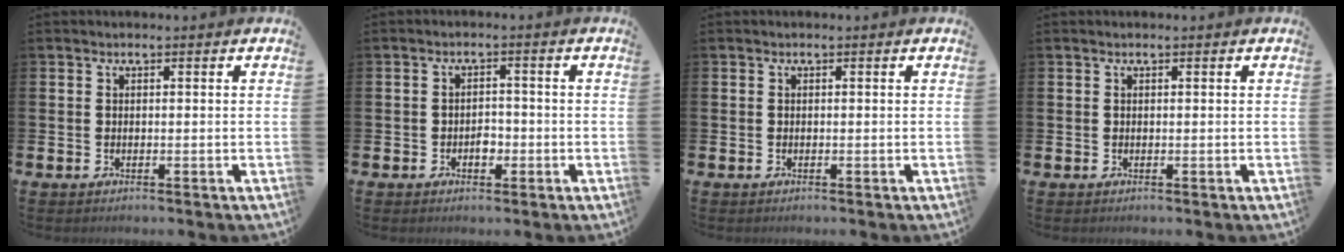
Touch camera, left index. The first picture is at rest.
{"total": 2.0, "force": [-0.7, 1.5, 1.1], "torque": [-0.011, -0.001, -0.019]}
{"total": 0.0}
{"total": 0.0}